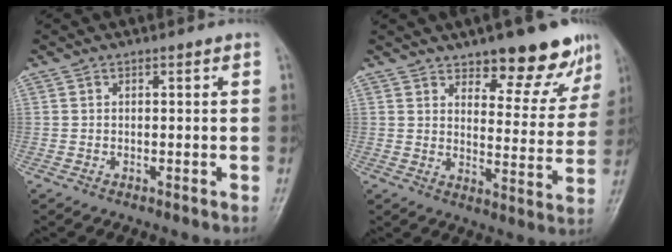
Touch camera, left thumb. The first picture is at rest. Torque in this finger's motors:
{"motor_torque": [0.11, 0.43, -0.14, -0.45, 0.07]}